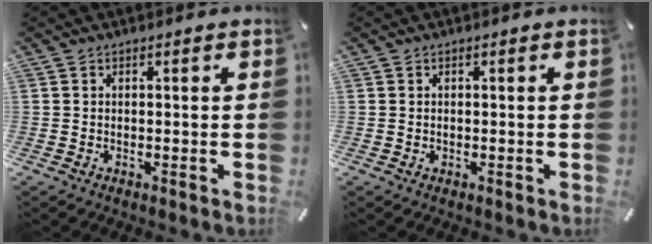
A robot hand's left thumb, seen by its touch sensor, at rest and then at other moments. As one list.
[{"total": 0.0}]